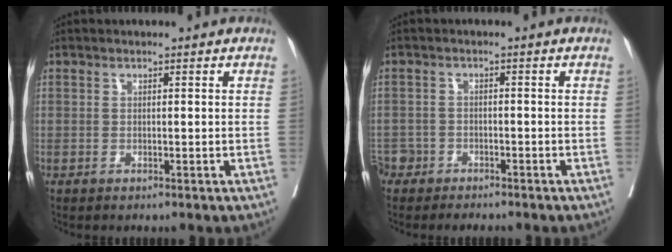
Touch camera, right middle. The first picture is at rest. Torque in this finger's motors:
{"motor_torque": [-0.22, -0.36, -0.06, -0.01]}